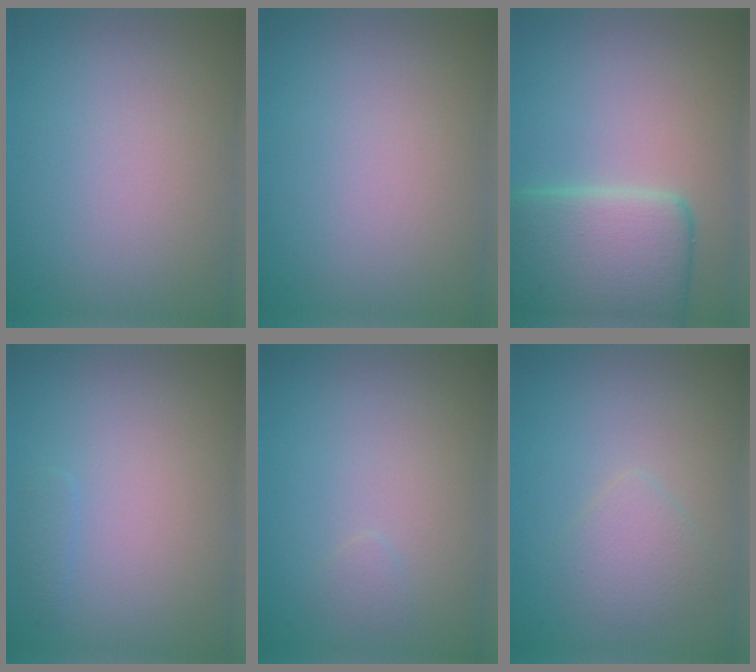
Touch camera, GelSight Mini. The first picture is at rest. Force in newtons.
{"total": 0.0}
{"total": 7.6, "press": 7.6, "slide": 0.5}
{"total": 0.6, "press": 0.6, "slide": 0.0}
{"total": 0.6, "press": 0.6, "slide": 0.1}
{"total": 2.0, "press": 1.9, "slide": 0.1}